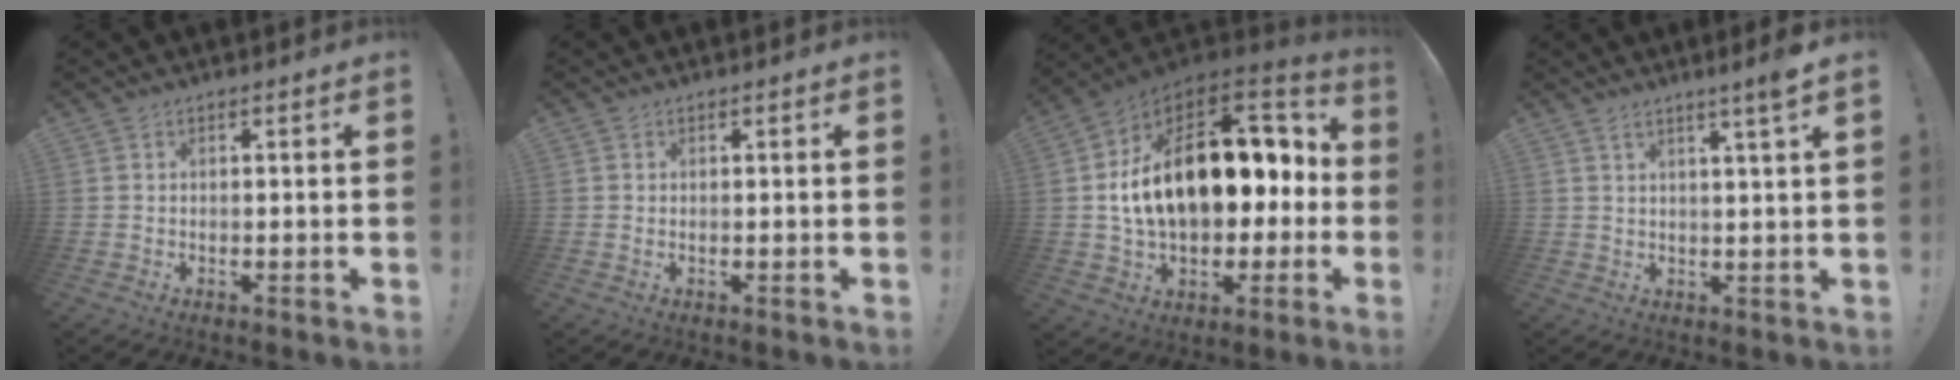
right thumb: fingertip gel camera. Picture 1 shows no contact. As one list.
[{"total": 0.0}, {"total": 24.8, "force": [2.8, 15.1, 19.4], "torque": [-0.320, 0.007, 0.067]}, {"total": 4.9, "force": [2.8, -0.8, 3.9], "torque": [-0.058, -0.018, 0.041]}]